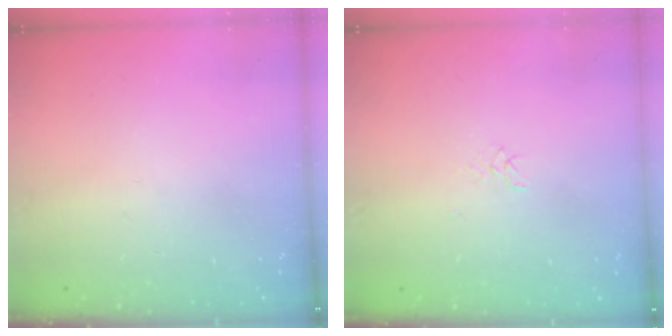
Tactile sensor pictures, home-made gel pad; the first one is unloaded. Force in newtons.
{"total": 3.5, "press": 3.5, "slide": 0.2}